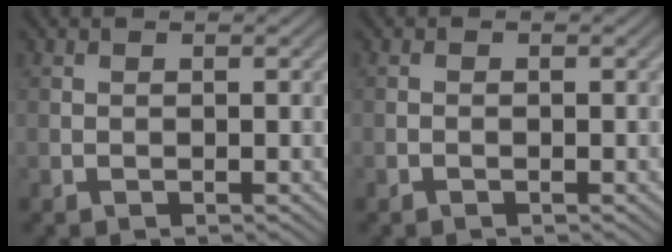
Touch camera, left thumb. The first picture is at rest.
{"total": 0.0}